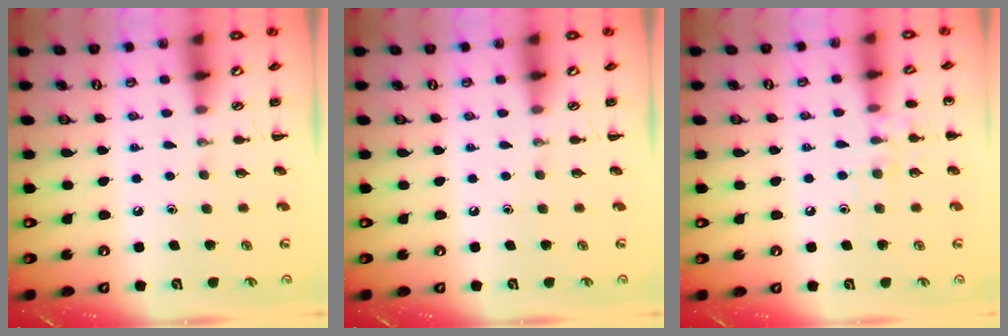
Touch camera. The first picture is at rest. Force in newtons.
{"total": 0.0}
{"total": 7.6, "press": 7.4, "slide": 1.7}